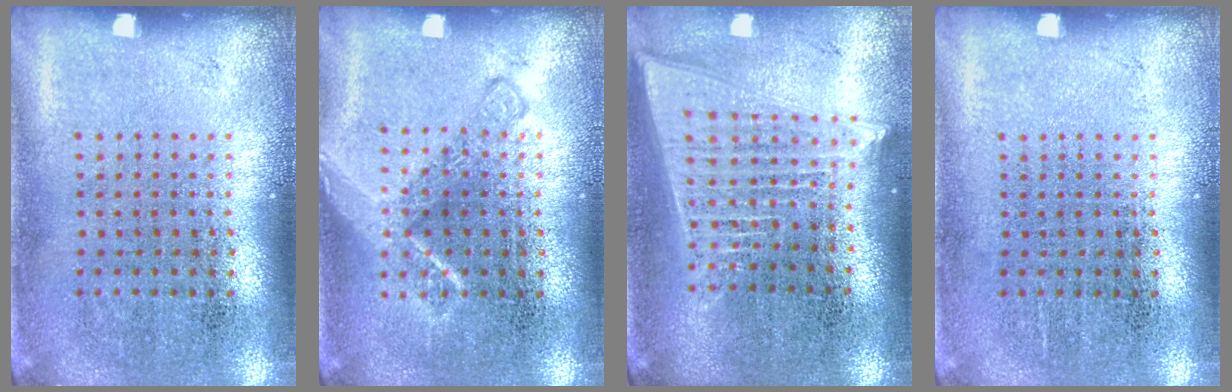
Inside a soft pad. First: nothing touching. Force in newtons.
{"total": 1.5, "press": 1.5, "slide": 0.2}
{"total": 2.1, "press": 1.8, "slide": 1.1}
{"total": 0.0}